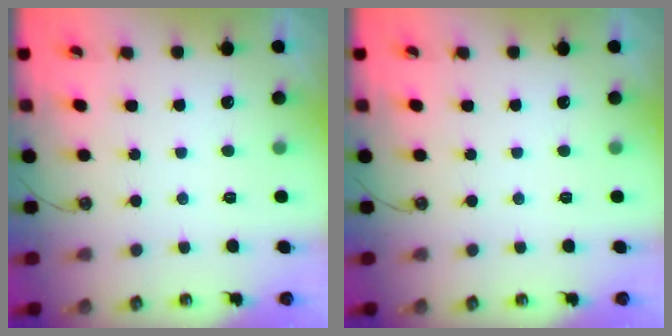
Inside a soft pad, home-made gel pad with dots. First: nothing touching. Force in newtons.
{"total": 0.0}